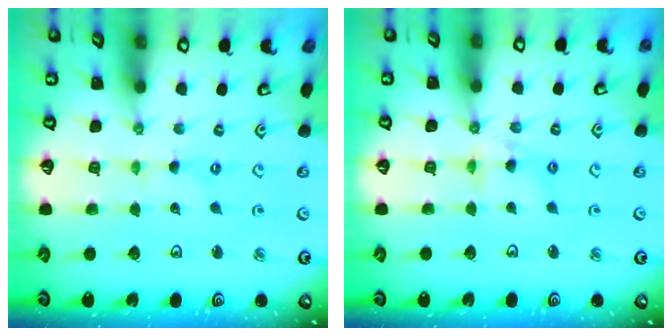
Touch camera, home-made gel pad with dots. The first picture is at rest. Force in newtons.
{"total": 6.1, "press": 6.1, "slide": 0.5}